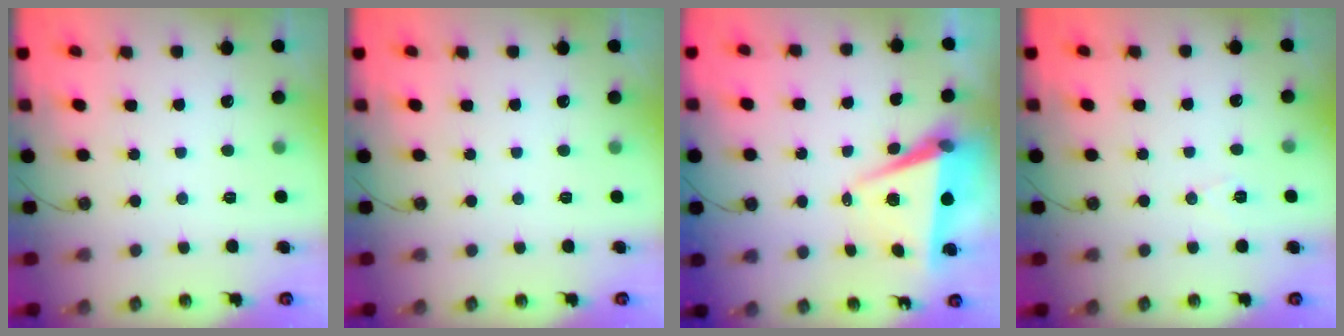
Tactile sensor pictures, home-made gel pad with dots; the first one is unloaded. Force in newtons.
{"total": 0.0}
{"total": 7.0, "press": 5.6, "slide": 4.3}
{"total": 6.2, "press": 4.3, "slide": 4.5}